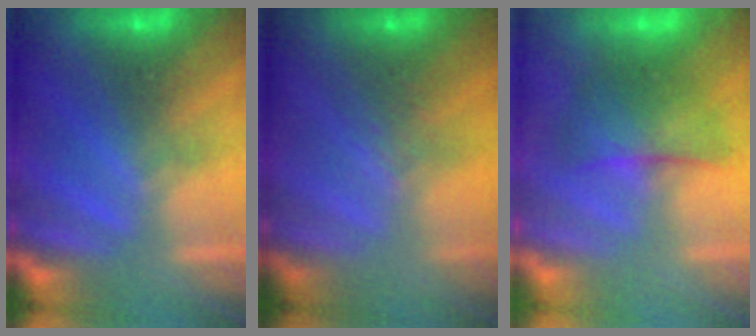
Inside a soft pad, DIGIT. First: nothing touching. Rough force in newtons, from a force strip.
{"total": 2.6}
{"total": 2.1}